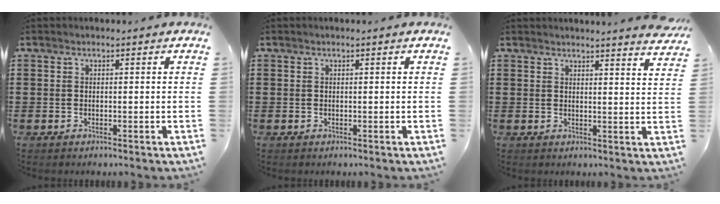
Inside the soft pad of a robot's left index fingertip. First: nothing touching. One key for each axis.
{"total": 0.0}
{"total": 3.0, "fx": 2.9, "fy": -0.6, "fz": 0.3, "tx": -0.008, "ty": -0.016, "tz": 0.053}